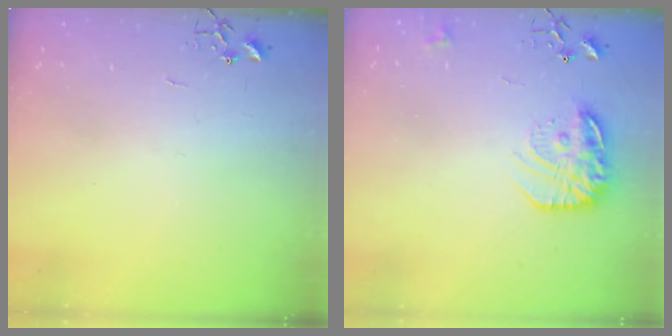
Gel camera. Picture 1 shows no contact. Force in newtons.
{"total": 15.4, "press": 15.3, "slide": 1.0}